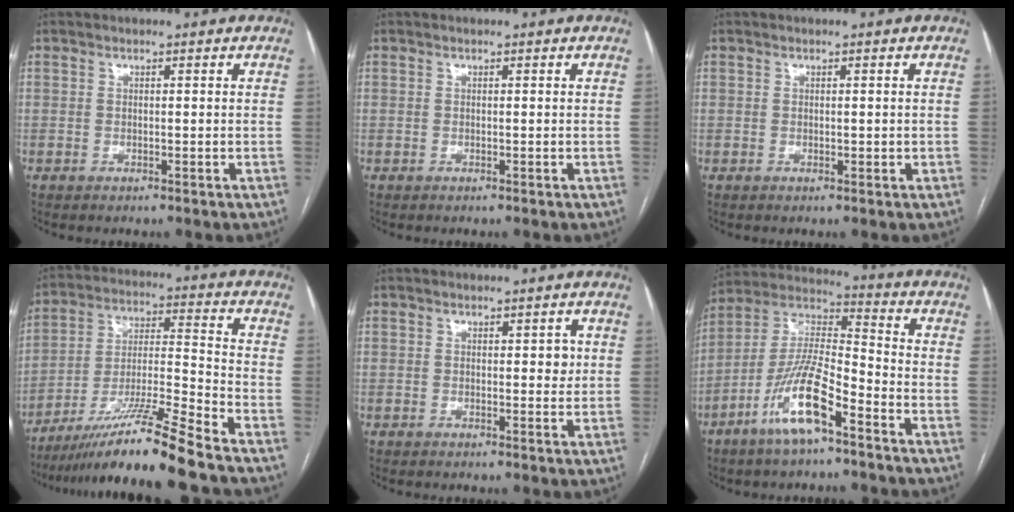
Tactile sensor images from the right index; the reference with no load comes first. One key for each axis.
{"total": 0.0}
{"total": 0.9, "fx": 0.1, "fy": 0.6, "fz": 0.6, "tx": -0.008, "ty": 0.002, "tz": 0.003}
{"total": 16.0, "fx": -12.8, "fy": -2.0, "fz": 9.4, "tx": -0.179, "ty": -0.012, "tz": -0.229}
{"total": 2.3, "fx": 0.5, "fy": 1.1, "fz": 1.9, "tx": -0.019, "ty": 0.002, "tz": 0.006}
{"total": 13.1, "fx": -7.2, "fy": 2.7, "fz": 10.6, "tx": -0.217, "ty": -0.004, "tz": -0.137}